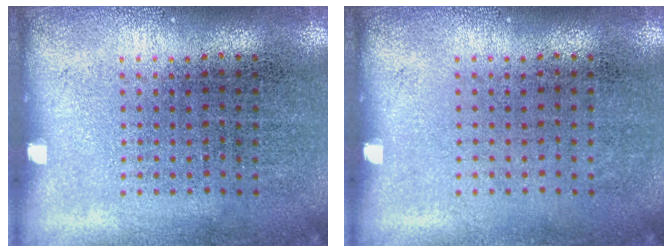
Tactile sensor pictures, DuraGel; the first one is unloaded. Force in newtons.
{"total": 0.0}